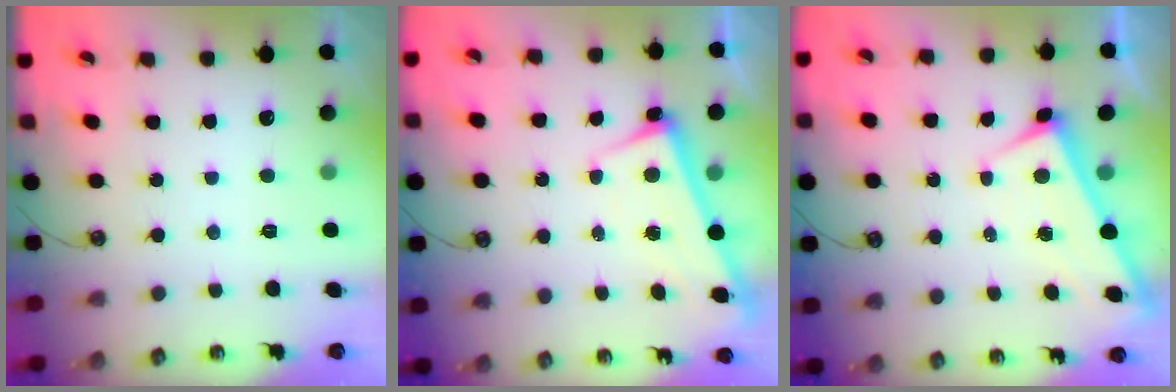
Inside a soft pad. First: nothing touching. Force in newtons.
{"total": 2.6, "press": 2.6, "slide": 0.3}
{"total": 1.1, "press": 1.0, "slide": 0.3}